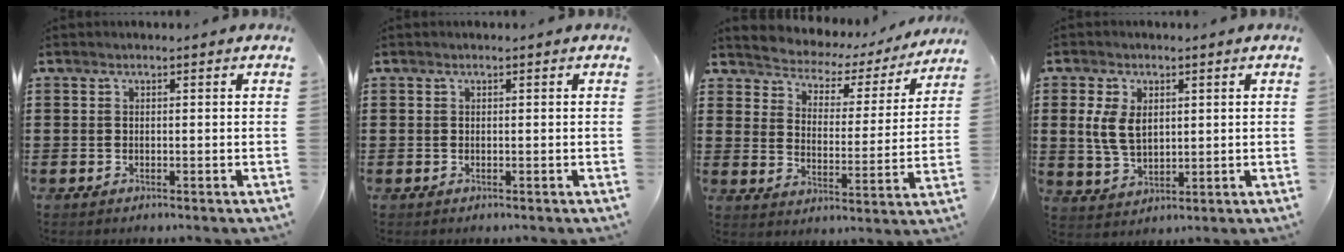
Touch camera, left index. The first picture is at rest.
{"total": 0.0}
{"total": 2.8, "force": [2.6, 1.1, 0.2], "torque": [-0.026, -0.028, 0.034]}
{"total": 5.8, "force": [1.2, 3.6, 4.4], "torque": [-0.109, 0.006, 0.019]}